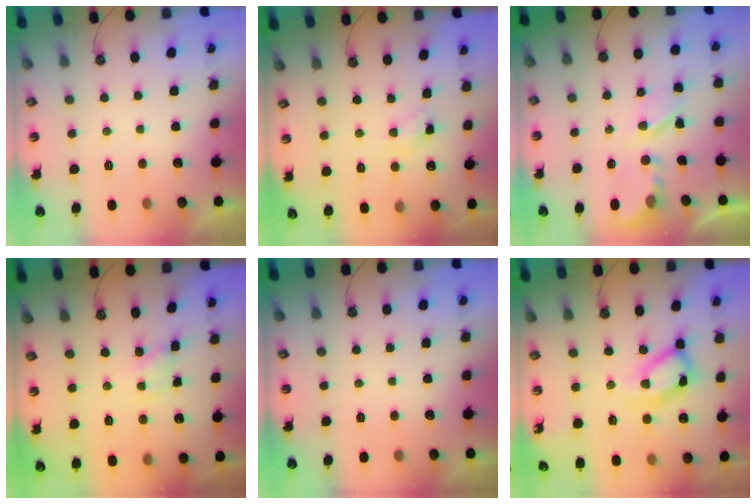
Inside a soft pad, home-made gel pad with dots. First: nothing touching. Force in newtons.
{"total": 5.3, "press": 5.3, "slide": 0.3}
{"total": 5.3, "press": 5.3, "slide": 0.4}
{"total": 1.2, "press": 1.2, "slide": 0.1}
{"total": 0.0}
{"total": 16.1, "press": 16.0, "slide": 1.8}